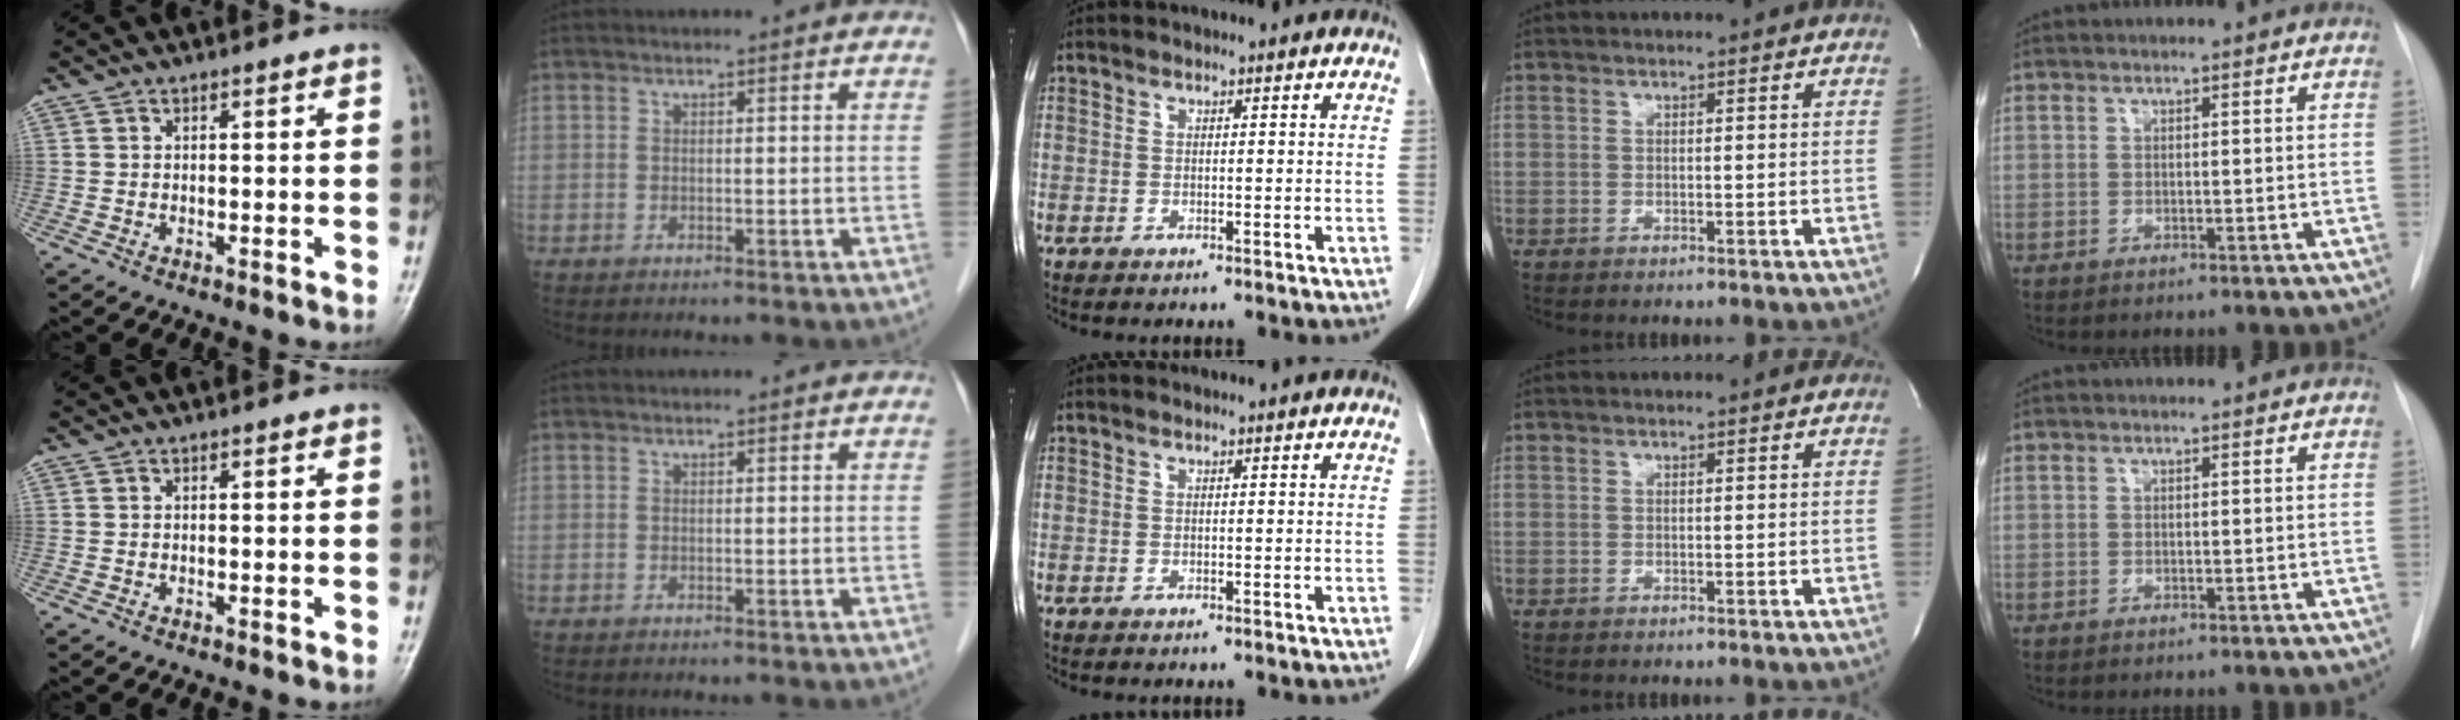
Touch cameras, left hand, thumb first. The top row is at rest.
{}